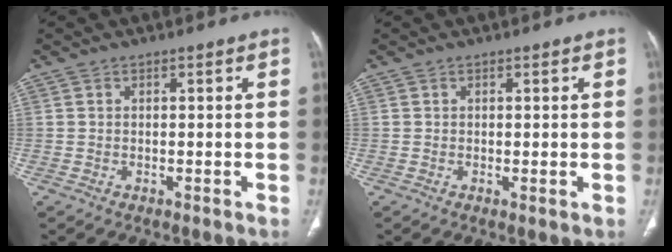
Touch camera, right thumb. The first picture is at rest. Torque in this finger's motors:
{"motor_torque": [-0.27, 0.09, 0.08, 0.38, -0.03]}